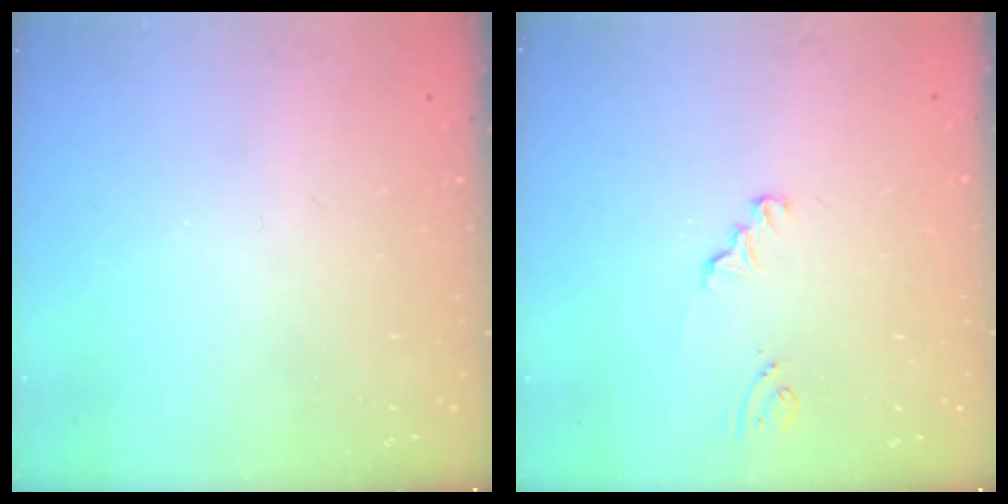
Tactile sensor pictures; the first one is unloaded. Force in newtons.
{"total": 1.4, "press": 1.4, "slide": 0.1}